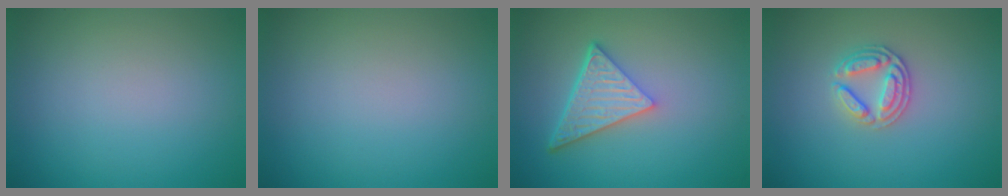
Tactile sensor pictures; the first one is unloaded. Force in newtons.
{"total": 0.0}
{"total": 5.1, "press": 3.7, "slide": 3.5}
{"total": 2.6, "press": 2.5, "slide": 0.6}